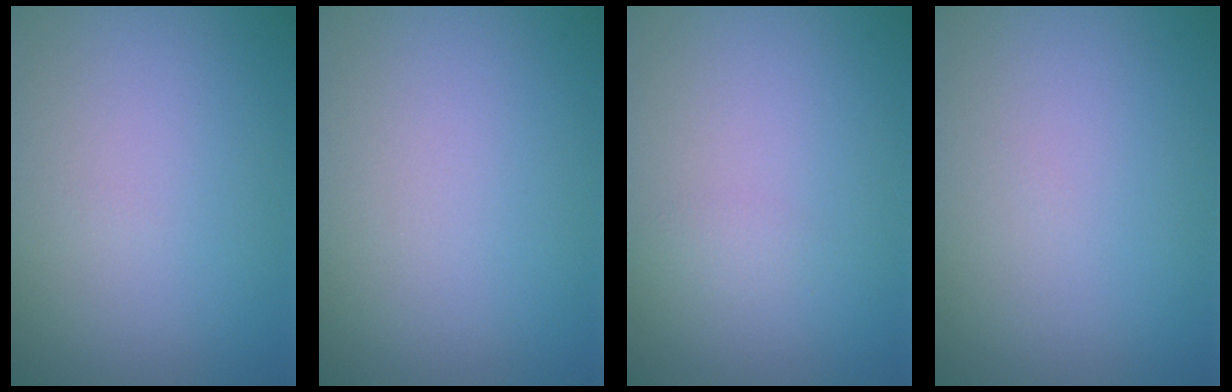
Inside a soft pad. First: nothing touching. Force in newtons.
{"total": 0.0}
{"total": 0.8, "press": 0.7, "slide": 0.1}
{"total": 0.0}